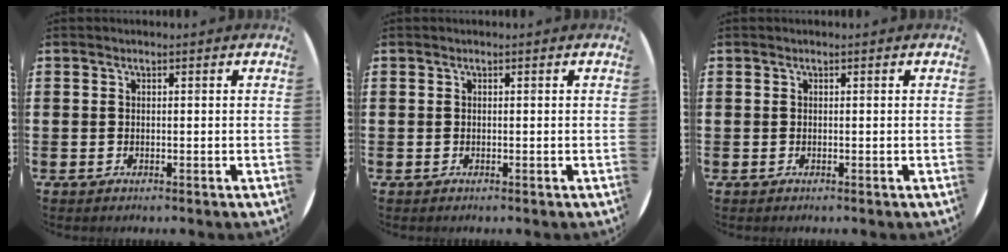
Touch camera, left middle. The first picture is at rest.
{"total": 0.0}
{"total": 0.0}